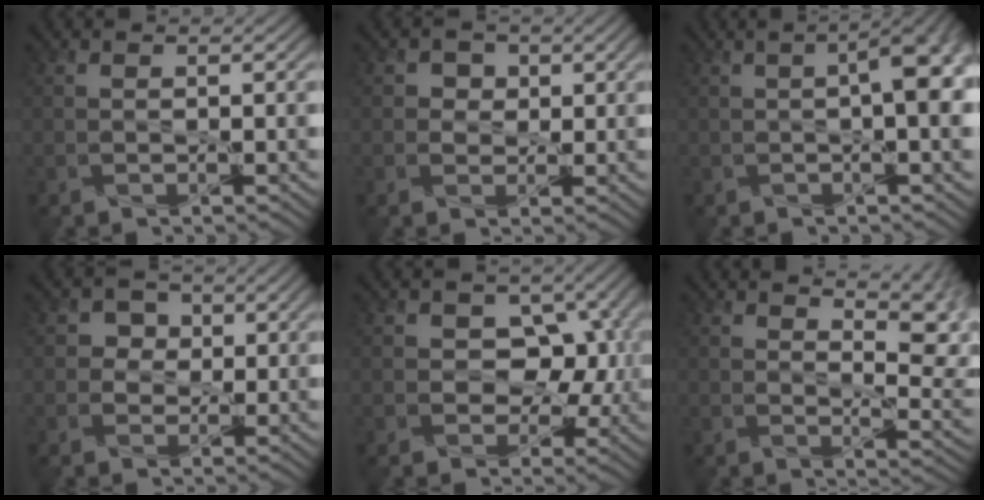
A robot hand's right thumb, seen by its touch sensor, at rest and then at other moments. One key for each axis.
{"total": 2.4, "fx": 0.7, "fy": 2.2, "fz": 0.7, "tx": -0.013, "ty": -0.002, "tz": 0.007}
{"total": 5.9, "fx": 0.3, "fy": 1.5, "fz": 5.8, "tx": -0.078, "ty": 0.007, "tz": 0.007}
{"total": 3.0, "fx": 0.5, "fy": 2.8, "fz": 0.9, "tx": -0.010, "ty": 0.000, "tz": -0.004}
{"total": 7.2, "fx": 0.5, "fy": 5.5, "fz": 4.7, "tx": -0.059, "ty": -0.004, "tz": -0.002}
{"total": 8.8, "fx": 5.9, "fy": 2.5, "fz": 6.0, "tx": -0.093, "ty": -0.002, "tz": 0.092}